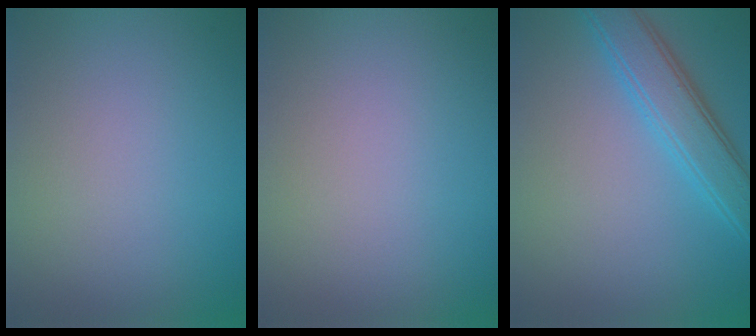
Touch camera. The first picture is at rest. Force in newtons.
{"total": 0.0}
{"total": 4.4, "press": 4.4, "slide": 0.1}